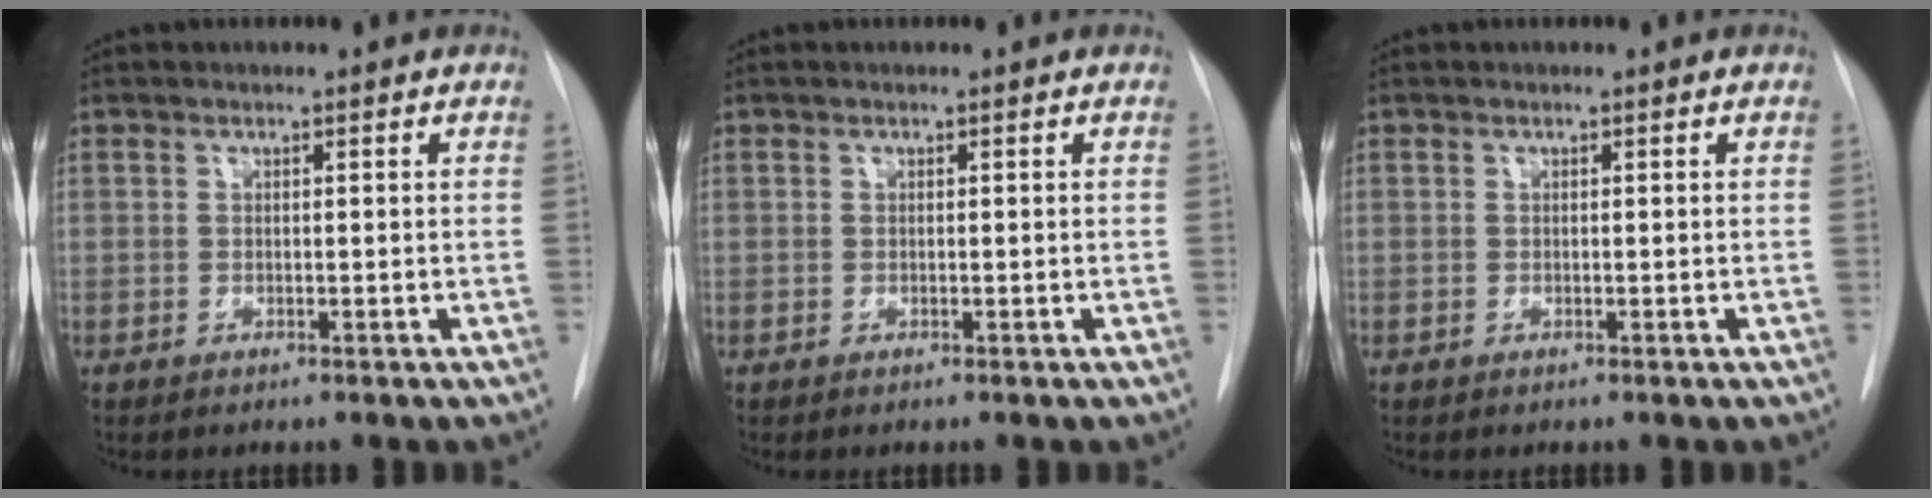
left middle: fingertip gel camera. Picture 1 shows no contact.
{"total": 0.0}
{"total": 0.0}